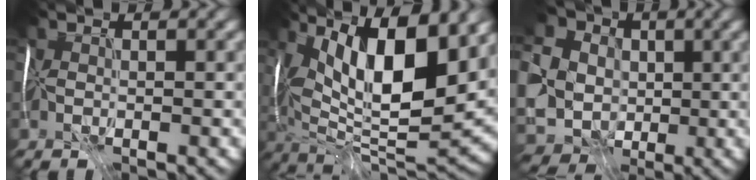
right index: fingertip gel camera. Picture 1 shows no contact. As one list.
[{"total": 14.7, "force": [5.9, 4.3, 12.8], "torque": [-0.220, 0.018, 0.104]}, {"total": 11.1, "force": [-0.2, 9.0, 6.5], "torque": [-0.152, -0.005, 0.004]}]